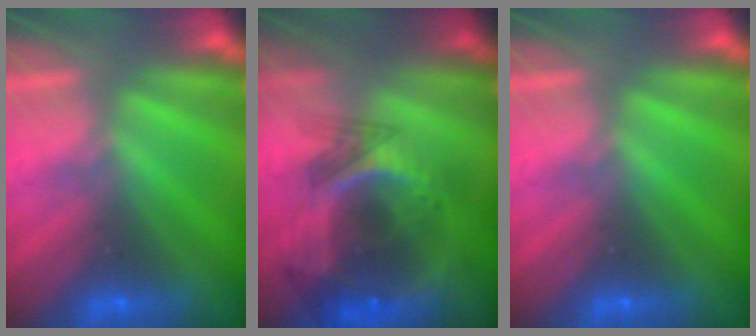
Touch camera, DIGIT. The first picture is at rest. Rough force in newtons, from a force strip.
{"total": 6.6}
{"total": 0.0}